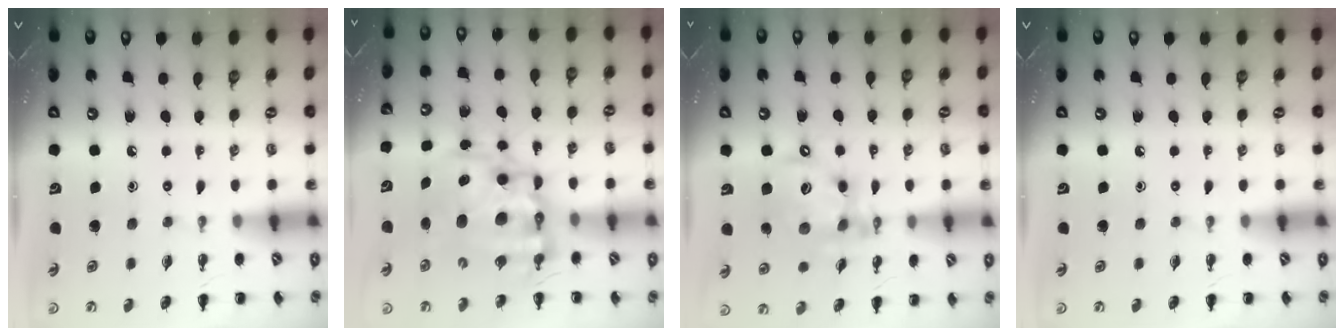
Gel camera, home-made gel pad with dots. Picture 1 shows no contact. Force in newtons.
{"total": 16.2, "press": 15.7, "slide": 4.1}
{"total": 14.1, "press": 13.6, "slide": 3.6}
{"total": 0.0}